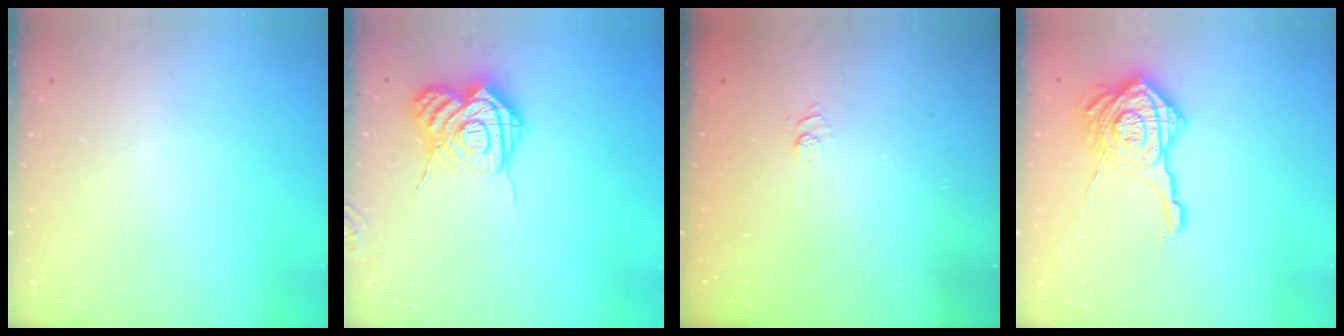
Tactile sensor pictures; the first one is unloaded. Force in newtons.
{"total": 15.3, "press": 15.2, "slide": 1.6}
{"total": 2.4, "press": 1.9, "slide": 1.4}
{"total": 19.4, "press": 19.4, "slide": 1.1}